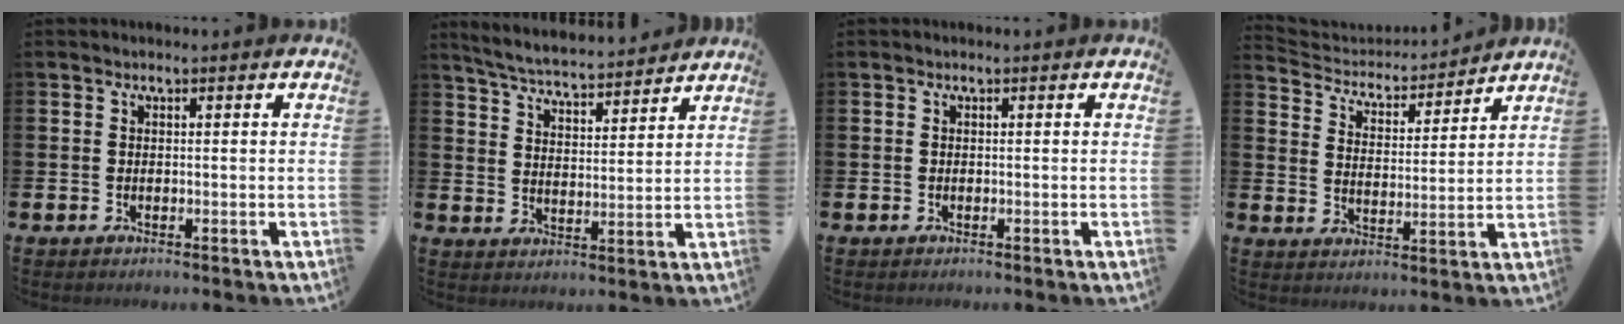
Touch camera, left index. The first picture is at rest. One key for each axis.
{"total": 5.3, "fx": 5.2, "fy": 0.4, "fz": 0.9, "tx": -0.041, "ty": -0.038, "tz": 0.089}
{"total": 0.0}
{"total": 4.5, "fx": 4.2, "fy": 1.5, "fz": 0.4, "tx": -0.036, "ty": -0.038, "tz": 0.067}